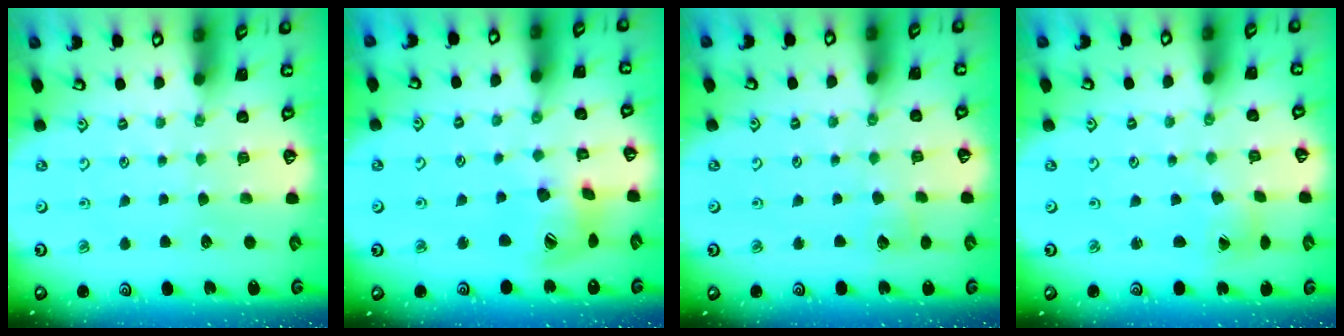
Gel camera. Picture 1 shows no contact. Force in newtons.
{"total": 13.7, "press": 13.6, "slide": 1.6}
{"total": 2.9, "press": 2.9, "slide": 0.2}
{"total": 0.6, "press": 0.6, "slide": 0.2}